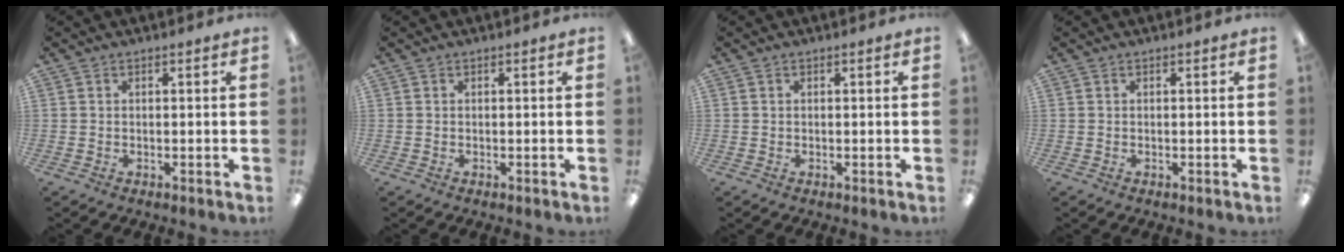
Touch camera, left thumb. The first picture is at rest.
{"total": 0.0}
{"total": 0.0}
{"total": 0.0}